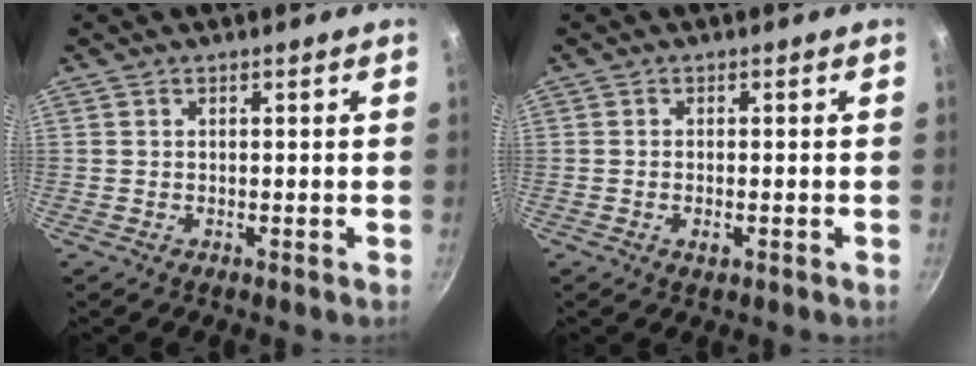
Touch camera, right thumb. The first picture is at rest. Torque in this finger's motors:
{"motor_torque": [-0.55, -0.19, 0.05, 0.52, -0.04]}